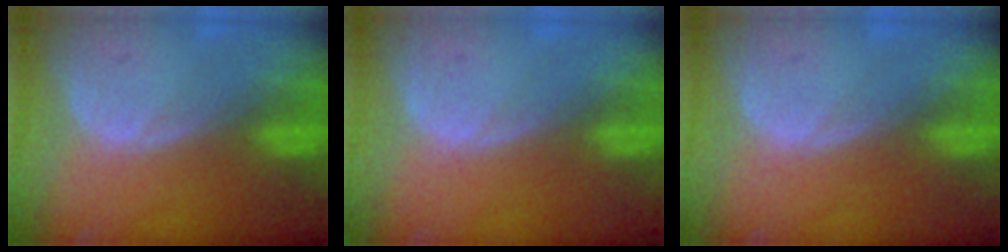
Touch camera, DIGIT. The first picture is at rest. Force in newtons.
{"total": 0.0}
{"total": 0.0}